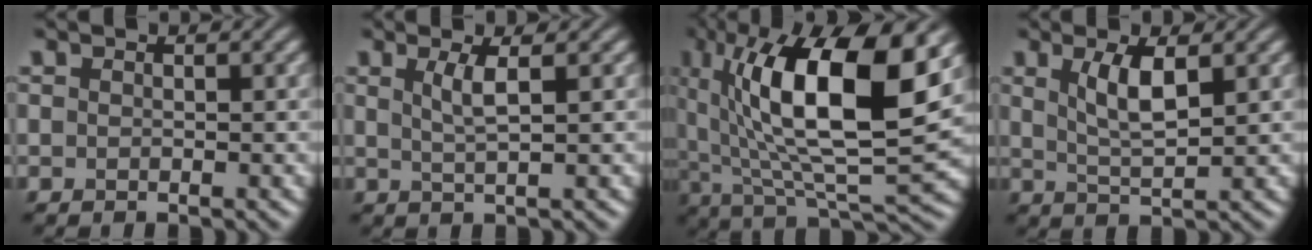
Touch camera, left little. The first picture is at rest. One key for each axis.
{"total": 2.3, "fx": 0.8, "fy": 0.5, "fz": 2.2, "tx": -0.040, "ty": -0.002, "tz": 0.012}
{"total": 15.0, "fx": 4.5, "fy": 5.0, "fz": 13.4, "tx": -0.219, "ty": 0.003, "tz": 0.075}
{"total": 3.6, "fx": 1.4, "fy": 1.0, "fz": 3.2, "tx": -0.065, "ty": -0.003, "tz": 0.029}